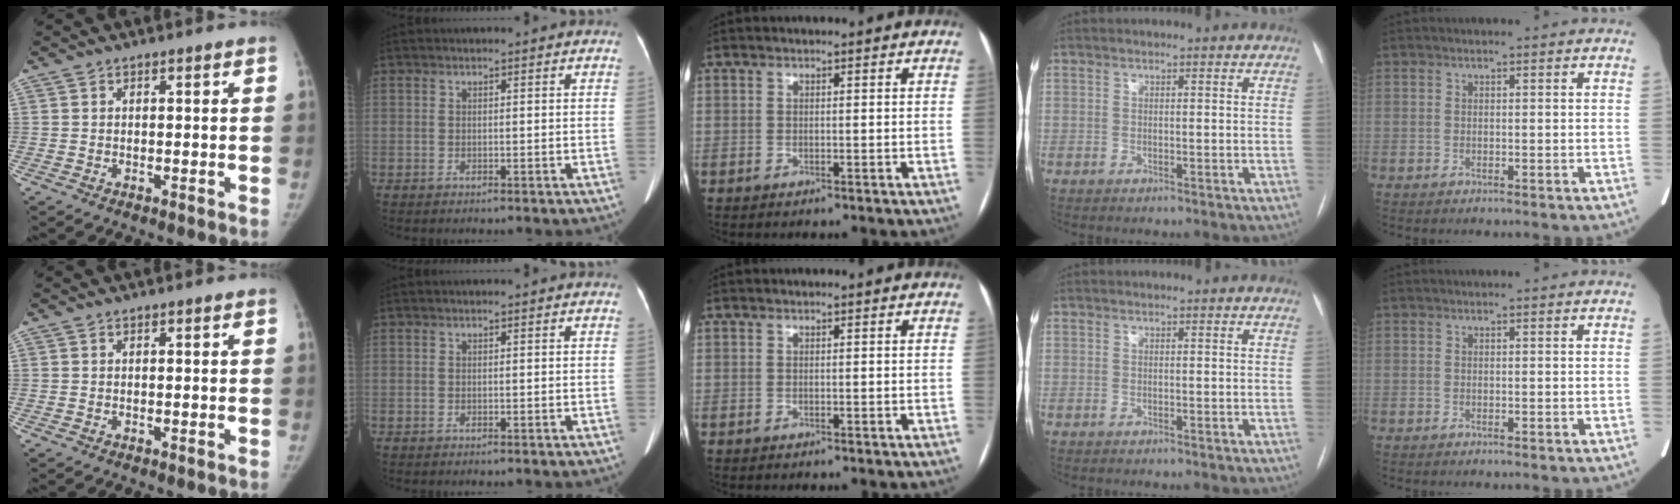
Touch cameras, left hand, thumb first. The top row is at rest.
{}